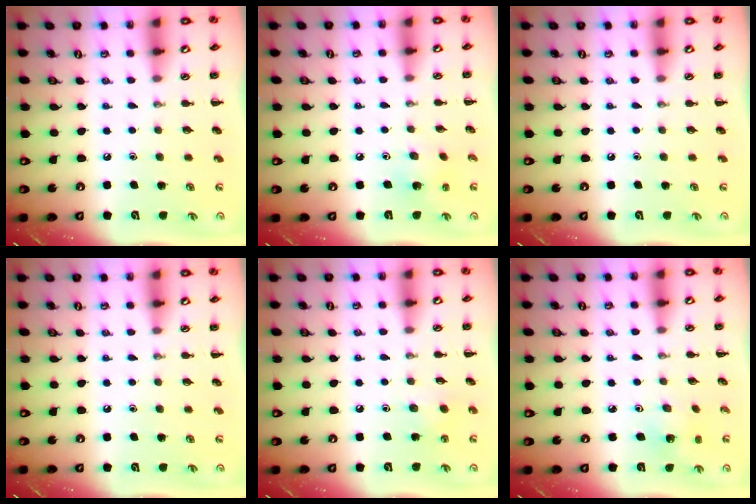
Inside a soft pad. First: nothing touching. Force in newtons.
{"total": 2.5, "press": 2.4, "slide": 0.7}
{"total": 0.0}
{"total": 0.0}
{"total": 2.9, "press": 2.8, "slide": 1.0}
{"total": 2.3, "press": 2.2, "slide": 0.7}